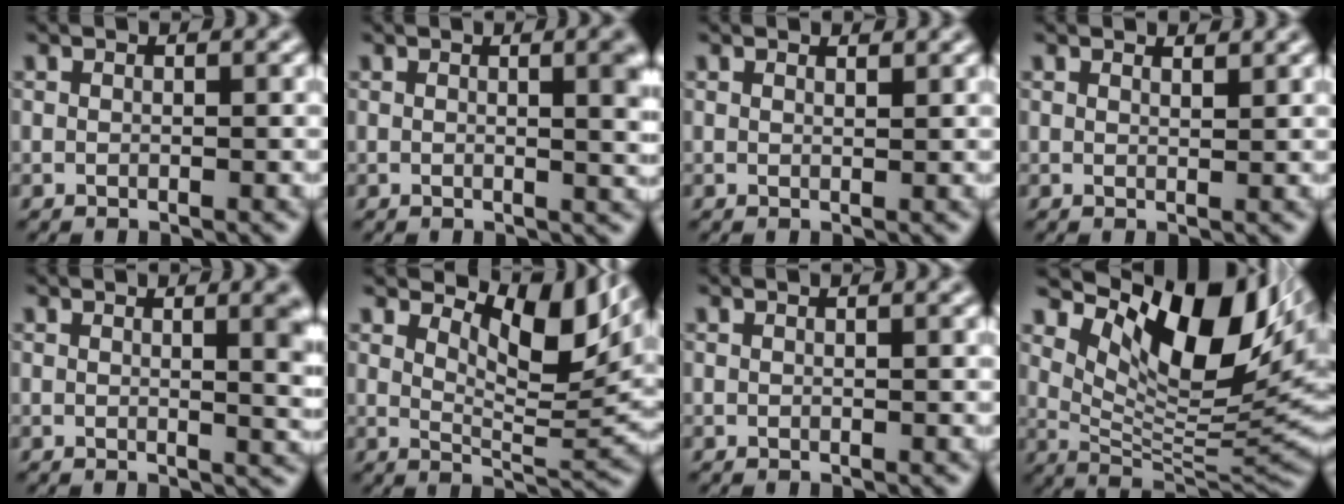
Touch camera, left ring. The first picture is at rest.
{"total": 5.7, "force": [1.5, 2.3, 5.0], "torque": [-0.024, 0.015, 0.016]}
{"total": 1.1, "force": [1.0, 0.2, 0.2], "torque": [-0.001, 0.003, 0.007]}
{"total": 1.5, "force": [1.4, 0.3, 0.4], "torque": [0.000, 0.006, 0.012]}
{"total": 5.8, "force": [1.7, 2.3, 5.1], "torque": [-0.018, 0.011, 0.025]}
{"total": 7.4, "force": [4.1, 2.7, 5.5], "torque": [-0.088, 0.002, 0.074]}
{"total": 0.7, "force": [0.4, 0.2, 0.5], "torque": [-0.005, 0.000, 0.000]}
{"total": 12.2, "force": [5.6, 5.4, 9.5], "torque": [-0.165, 0.001, 0.113]}